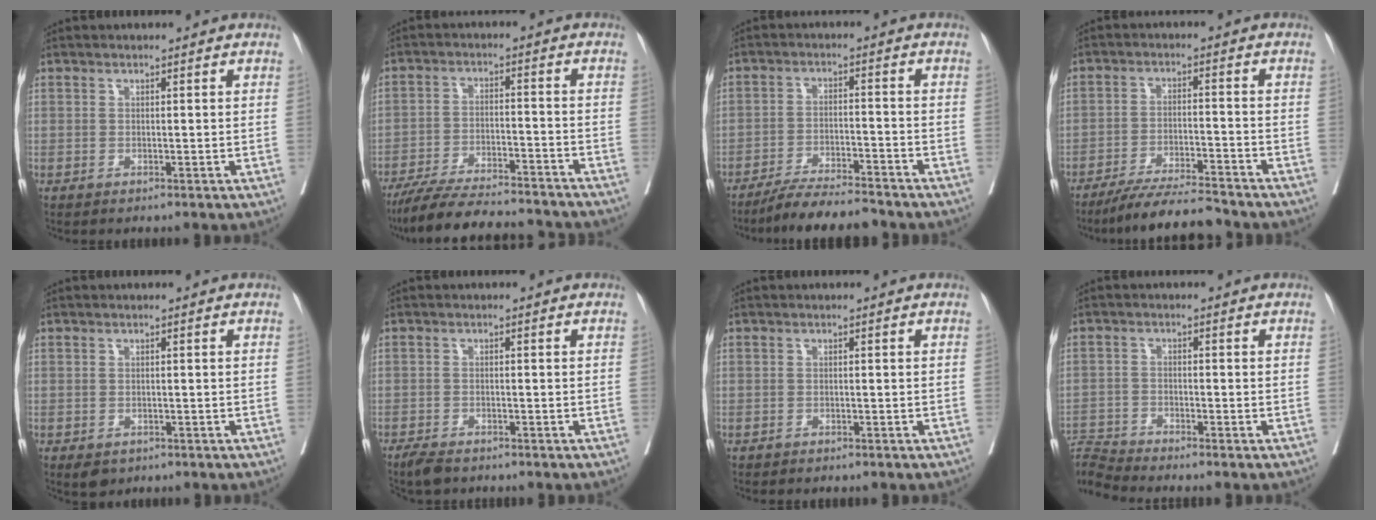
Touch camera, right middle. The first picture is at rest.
{"total": 17.1, "force": [-15.6, 2.1, 6.7], "torque": [-0.123, -0.011, -0.238]}
{"total": 9.4, "force": [-8.8, 0.6, 3.4], "torque": [-0.047, -0.010, -0.146]}
{"total": 9.5, "force": [-8.9, -0.1, 3.4], "torque": [-0.048, -0.013, -0.154]}
{"total": 2.5, "force": [-1.6, 1.6, 1.0], "torque": [-0.011, -0.002, -0.017]}
{"total": 3.4, "force": [-2.9, 1.0, 1.5], "torque": [-0.025, -0.007, -0.047]}
{"total": 0.9, "force": [-0.8, 0.4, 0.2], "torque": [-0.010, 0.001, -0.012]}
{"total": 4.9, "force": [-4.6, -1.6, -0.6], "torque": [0.003, -0.004, -0.087]}